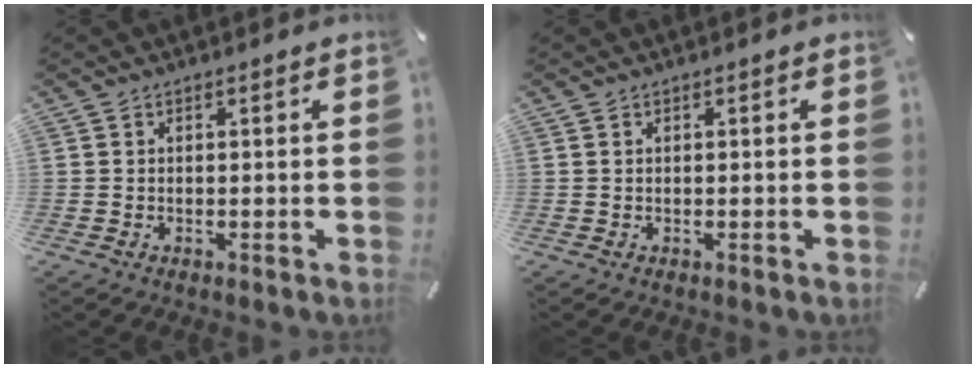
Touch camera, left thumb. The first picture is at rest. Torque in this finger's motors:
{"motor_torque": [0.66, 0.17, -0.19, -0.11, 0.08]}